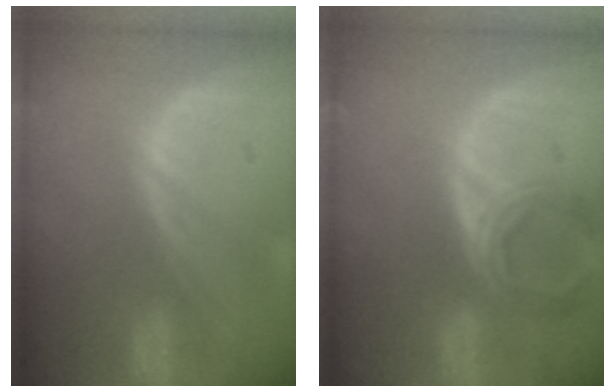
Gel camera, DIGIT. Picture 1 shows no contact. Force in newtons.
{"total": 6.2, "press": 5.7, "slide": 2.5}